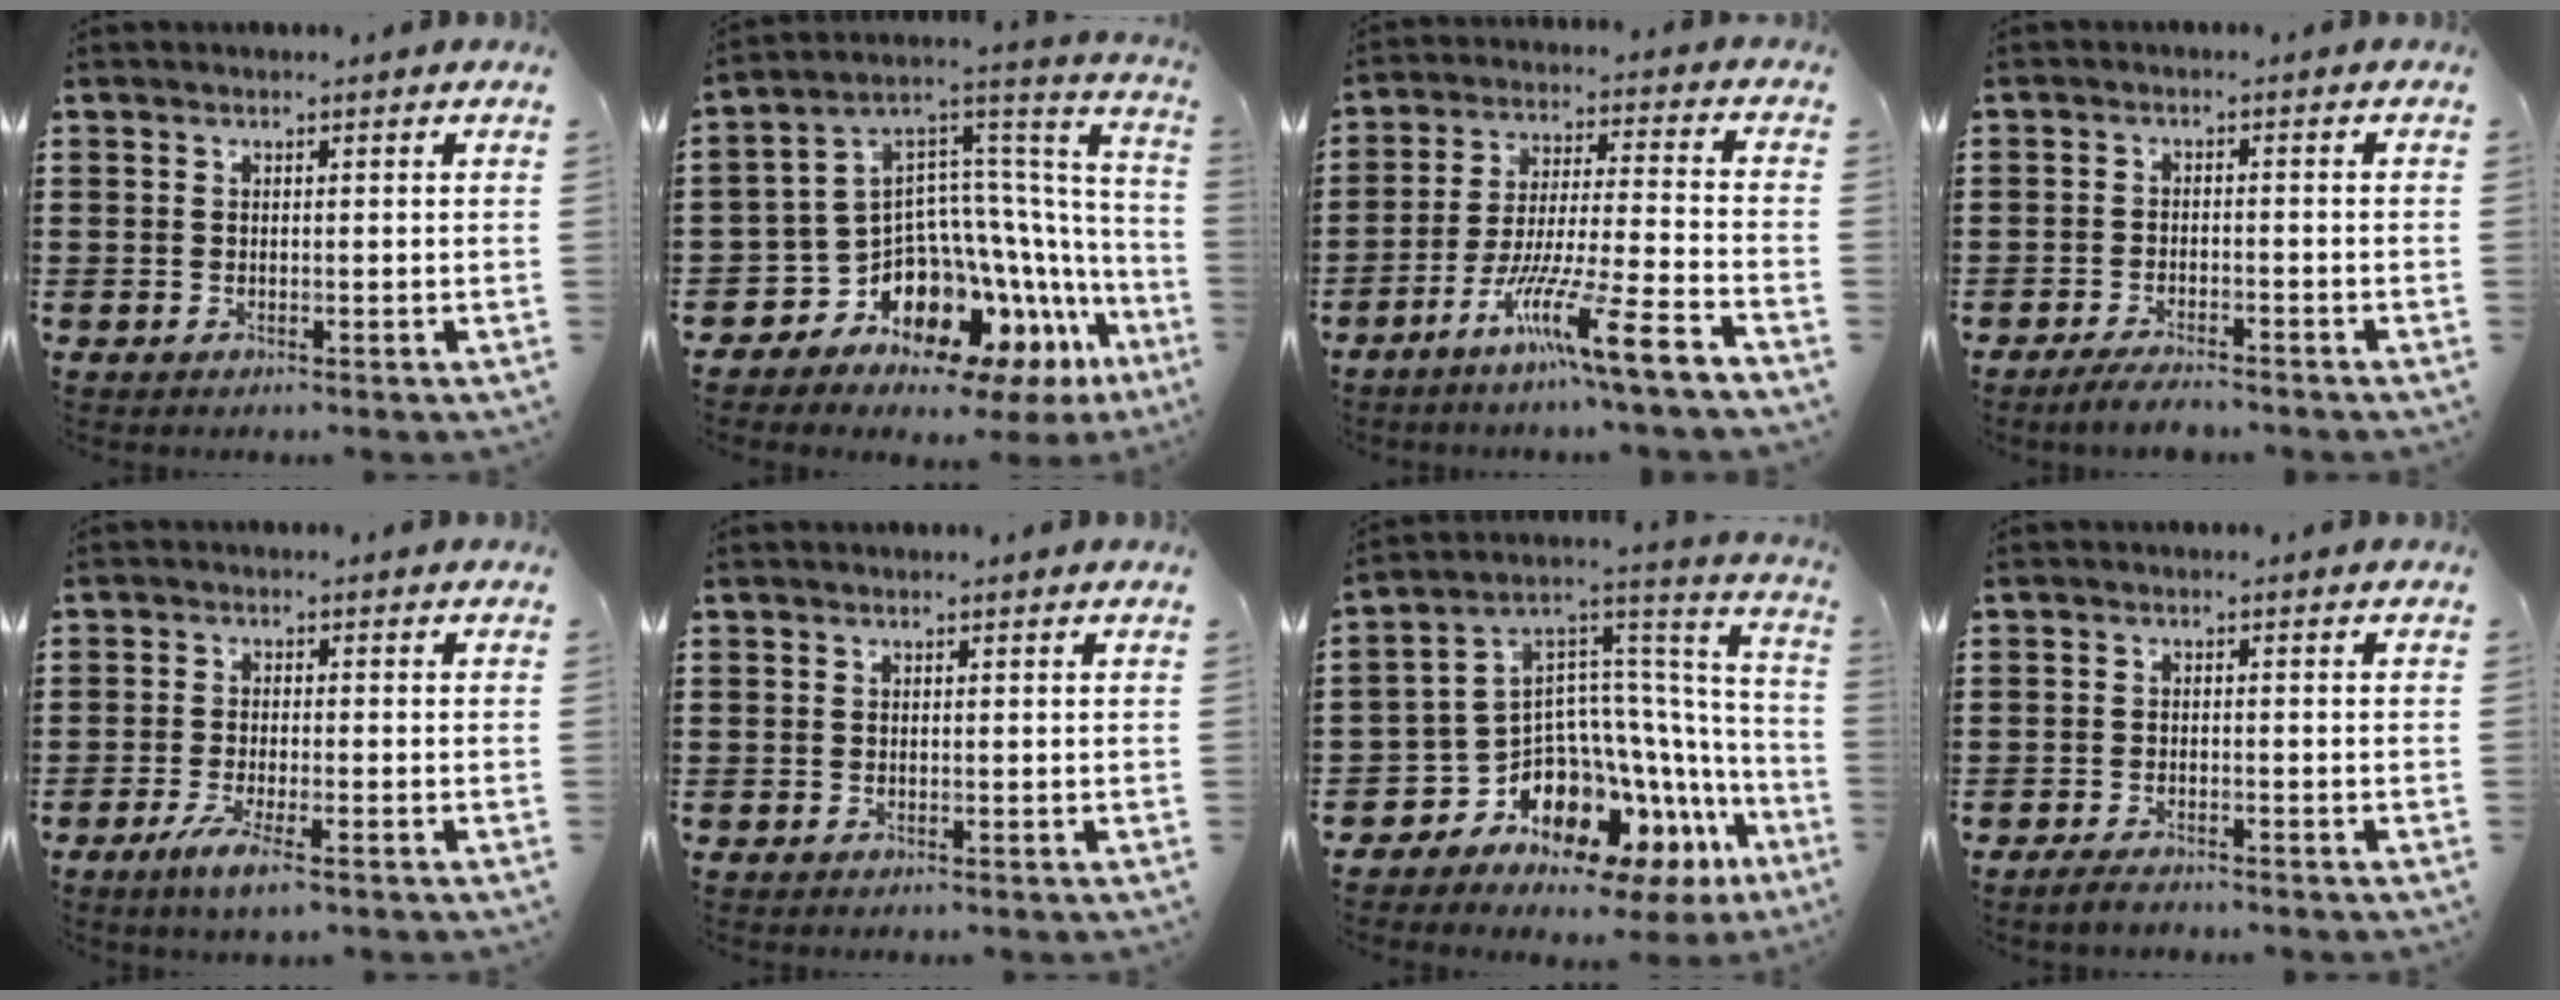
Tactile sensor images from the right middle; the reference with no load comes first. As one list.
[{"total": 9.8, "force": [-7.2, 5.3, 4.0], "torque": [-0.111, -0.033, -0.143]}, {"total": 11.2, "force": [-7.7, -0.3, 8.0], "torque": [-0.152, -0.003, -0.151]}, {"total": 3.2, "force": [-3.0, 0.2, 1.0], "torque": [-0.023, -0.001, -0.062]}, {"total": 4.1, "force": [-2.6, 0.4, 3.2], "torque": [-0.071, -0.011, -0.049]}, {"total": 0.0}, {"total": 9.0, "force": [-6.8, 4.9, 3.3], "torque": [-0.101, -0.036, -0.140]}, {"total": 1.8, "force": [-1.7, 0.3, 0.6], "torque": [-0.012, 0.003, -0.033]}]